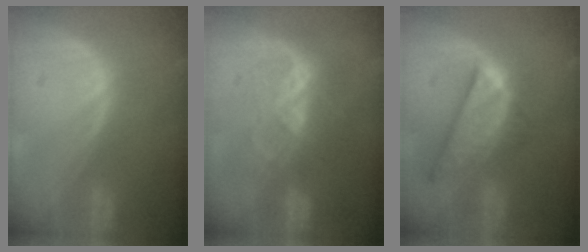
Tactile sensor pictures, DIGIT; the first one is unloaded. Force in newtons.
{"total": 6.8, "press": 6.0, "slide": 3.3}
{"total": 8.6, "press": 7.3, "slide": 4.5}